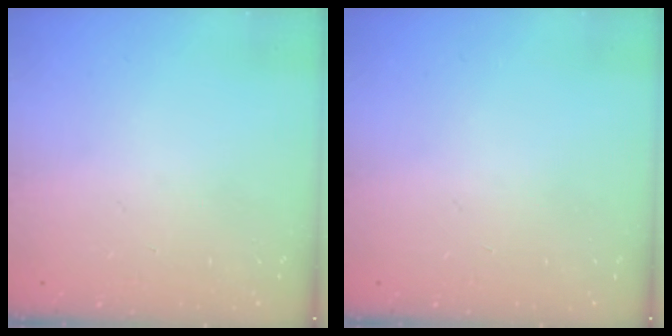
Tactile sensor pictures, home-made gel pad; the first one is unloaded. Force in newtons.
{"total": 0.0}